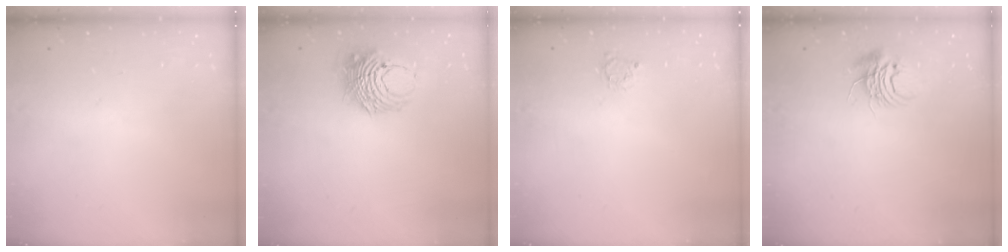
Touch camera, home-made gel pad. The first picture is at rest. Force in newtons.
{"total": 9.0, "press": 8.9, "slide": 0.9}
{"total": 2.8, "press": 2.7, "slide": 0.4}
{"total": 7.5, "press": 7.5, "slide": 0.4}